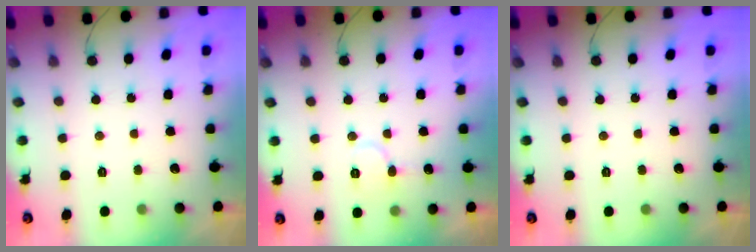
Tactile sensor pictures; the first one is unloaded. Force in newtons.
{"total": 6.4, "press": 6.4, "slide": 0.6}
{"total": 0.0}